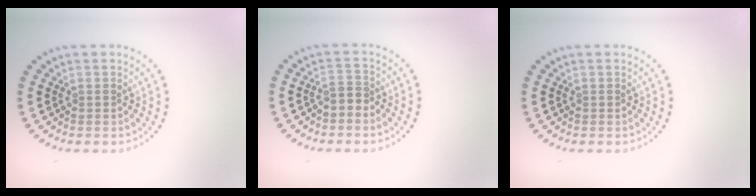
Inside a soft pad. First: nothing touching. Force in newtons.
{"total": 1.6, "press": 1.3, "slide": 0.9}
{"total": 0.0}